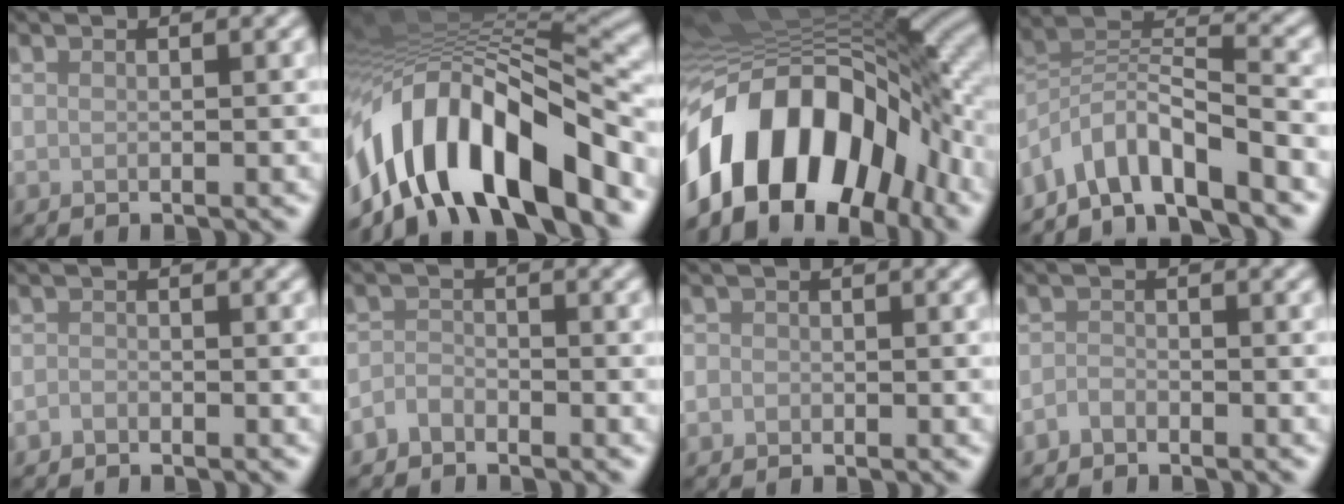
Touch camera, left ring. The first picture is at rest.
{"total": 14.0, "force": [-7.2, 6.1, 10.4], "torque": [-0.170, -0.002, -0.119]}
{"total": 17.3, "force": [-6.8, 10.1, 12.3], "torque": [-0.211, 0.011, -0.128]}
{"total": 6.9, "force": [-5.1, 1.7, 4.3], "torque": [-0.066, 0.005, -0.101]}
{"total": 0.7, "force": [-0.6, 0.4, 0.1], "torque": [0.000, -0.002, -0.012]}
{"total": 1.5, "force": [-1.2, 0.8, 0.3], "torque": [-0.005, 0.004, -0.027]}
{"total": 1.2, "force": [-0.3, 1.1, 0.3], "torque": [0.007, -0.005, -0.006]}
{"total": 1.0, "force": [-0.9, 0.5, 0.2], "torque": [-0.003, 0.001, -0.020]}